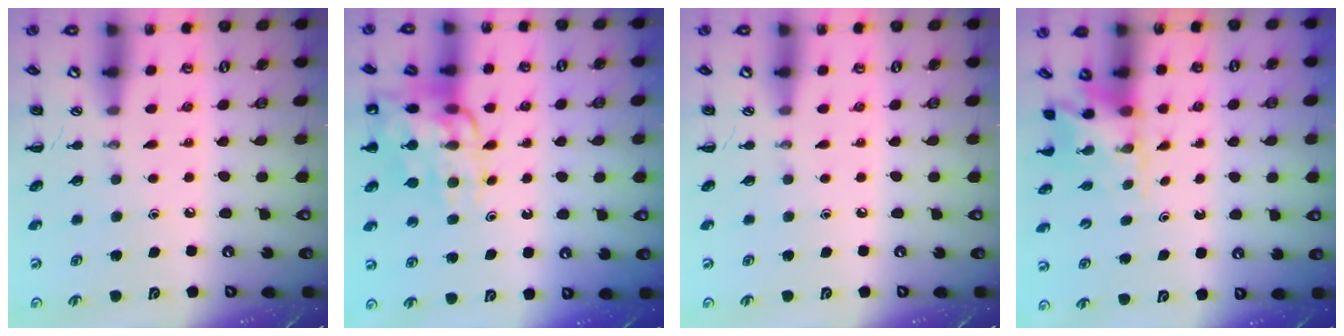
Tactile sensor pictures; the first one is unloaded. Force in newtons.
{"total": 14.8, "press": 14.6, "slide": 2.0}
{"total": 0.0}
{"total": 2.9, "press": 2.8, "slide": 0.7}